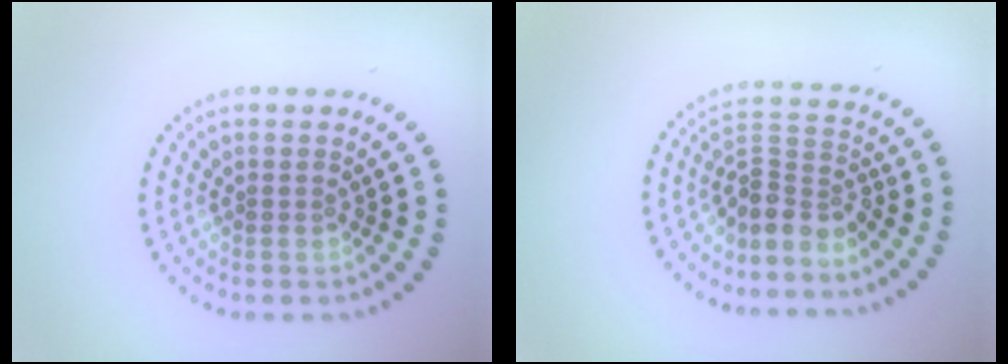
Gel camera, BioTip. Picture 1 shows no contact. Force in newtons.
{"total": 3.4, "press": 2.3, "slide": 2.4}